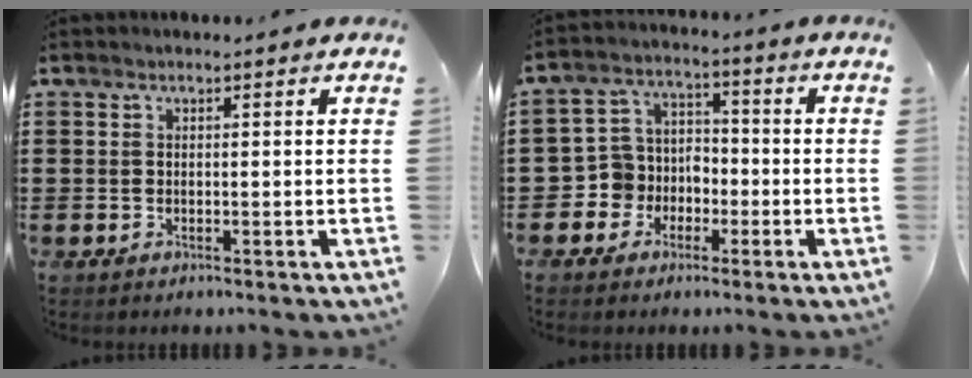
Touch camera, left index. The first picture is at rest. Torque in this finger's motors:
{"motor_torque": [0.74, 0.73, 0.07, 0.02]}